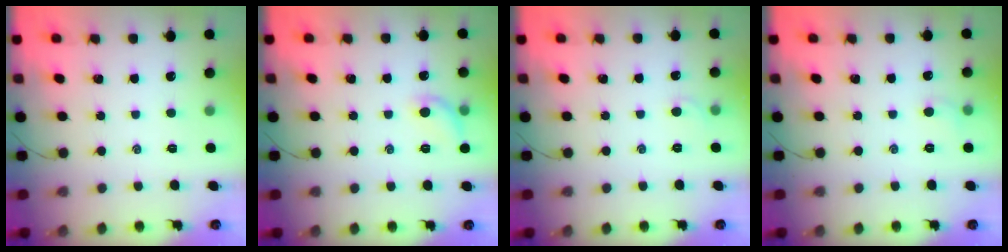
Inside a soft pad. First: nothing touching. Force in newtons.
{"total": 7.4, "press": 7.3, "slide": 1.3}
{"total": 2.7, "press": 2.5, "slide": 0.9}
{"total": 3.7, "press": 3.5, "slide": 1.2}